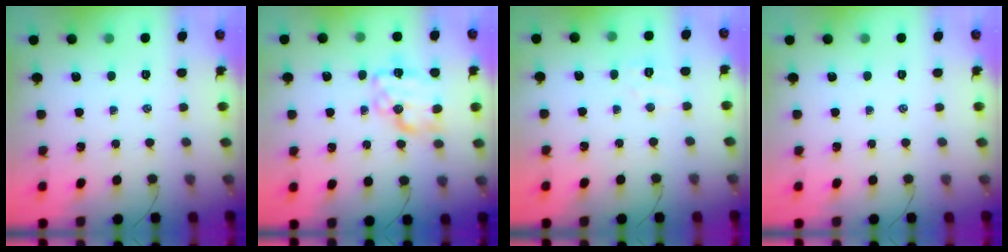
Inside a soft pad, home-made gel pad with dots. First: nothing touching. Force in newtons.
{"total": 11.1, "press": 11.1, "slide": 0.4}
{"total": 4.1, "press": 4.0, "slide": 0.8}
{"total": 0.0}